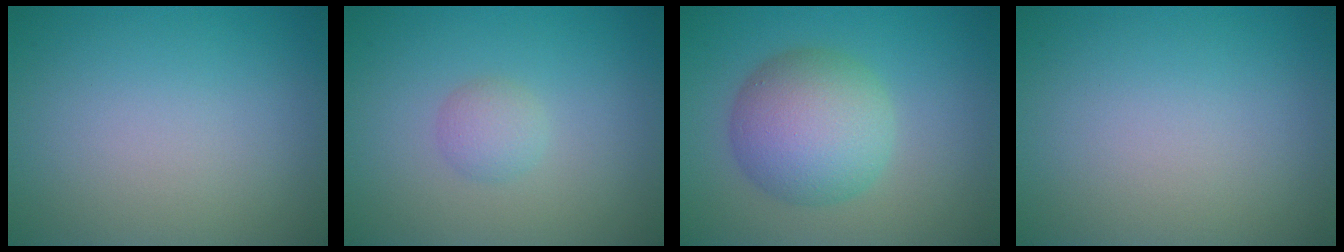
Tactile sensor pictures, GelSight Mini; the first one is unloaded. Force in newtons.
{"total": 1.5, "press": 1.5, "slide": 0.1}
{"total": 6.7, "press": 6.7, "slide": 0.2}
{"total": 0.0}